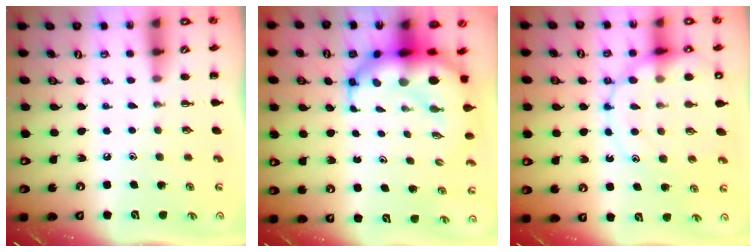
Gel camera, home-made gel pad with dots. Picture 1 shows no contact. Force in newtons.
{"total": 11.8, "press": 11.3, "slide": 3.3}
{"total": 15.1, "press": 14.9, "slide": 2.3}